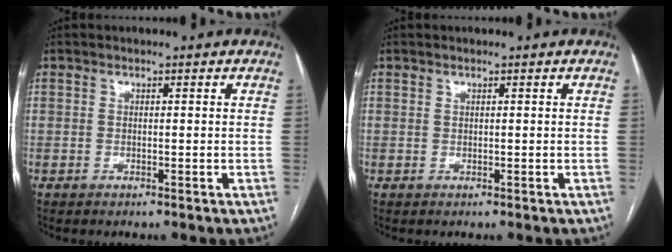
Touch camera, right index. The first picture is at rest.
{"total": 0.0}